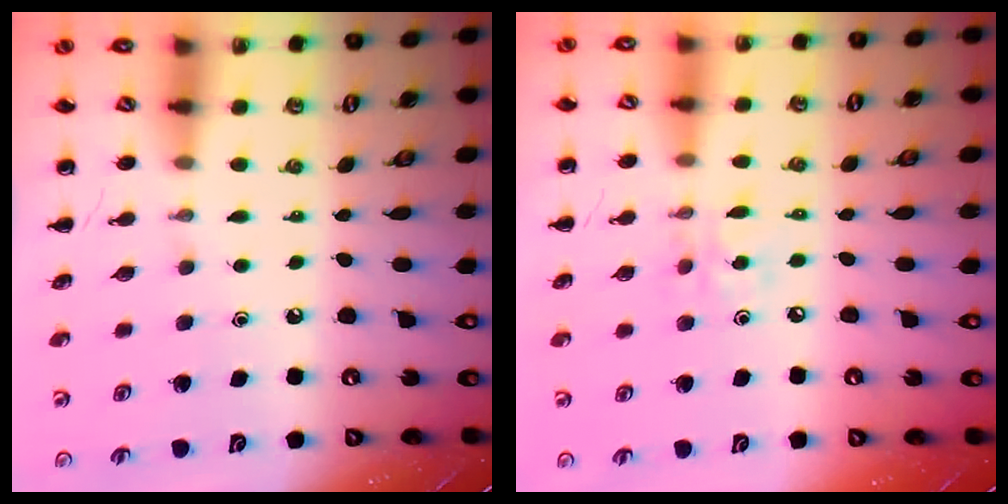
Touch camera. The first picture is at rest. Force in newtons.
{"total": 4.6, "press": 4.4, "slide": 1.1}